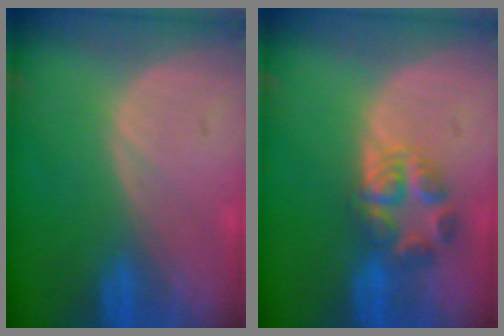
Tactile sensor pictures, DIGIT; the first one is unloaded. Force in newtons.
{"total": 5.6, "press": 5.5, "slide": 1.1}